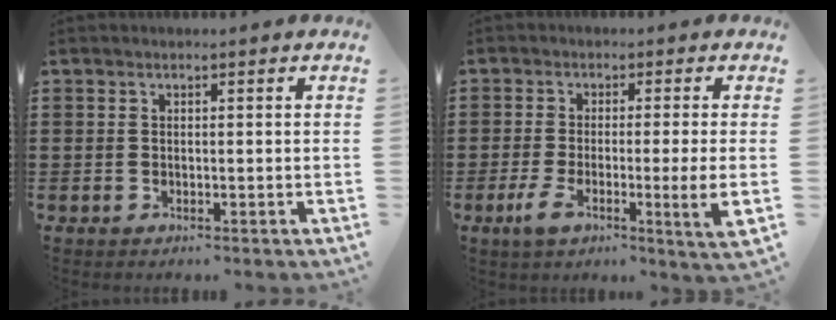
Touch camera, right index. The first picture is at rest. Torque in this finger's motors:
{"motor_torque": [1.64, 0.47, 0.66, 0.20]}